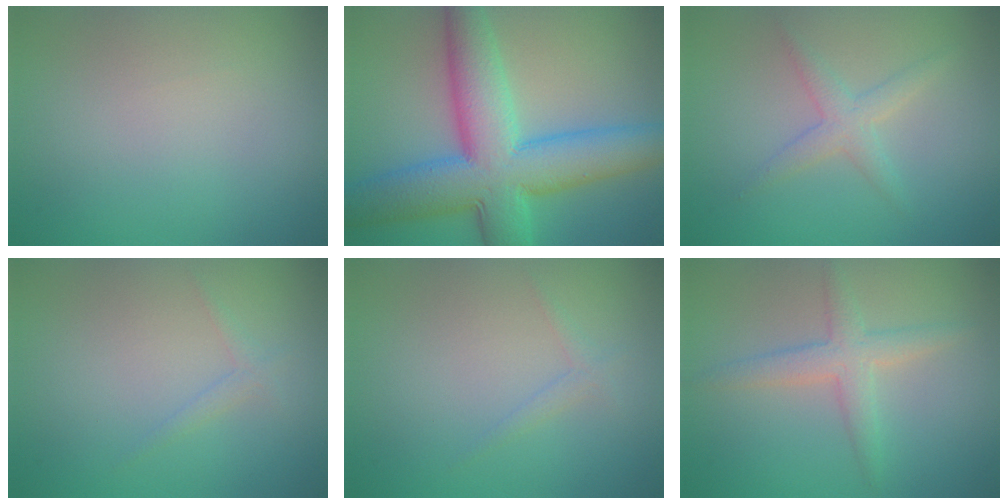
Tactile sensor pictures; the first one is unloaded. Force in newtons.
{"total": 11.1, "press": 11.1, "slide": 0.2}
{"total": 2.0, "press": 2.0, "slide": 0.0}
{"total": 1.0, "press": 1.0, "slide": 0.1}
{"total": 1.0, "press": 1.0, "slide": 0.1}
{"total": 2.7, "press": 2.7, "slide": 0.1}